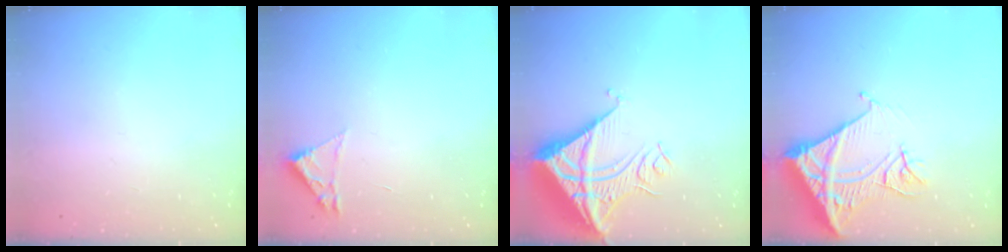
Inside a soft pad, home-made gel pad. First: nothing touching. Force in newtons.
{"total": 1.8, "press": 1.8, "slide": 0.2}
{"total": 14.2, "press": 14.1, "slide": 1.9}
{"total": 14.2, "press": 14.1, "slide": 1.5}